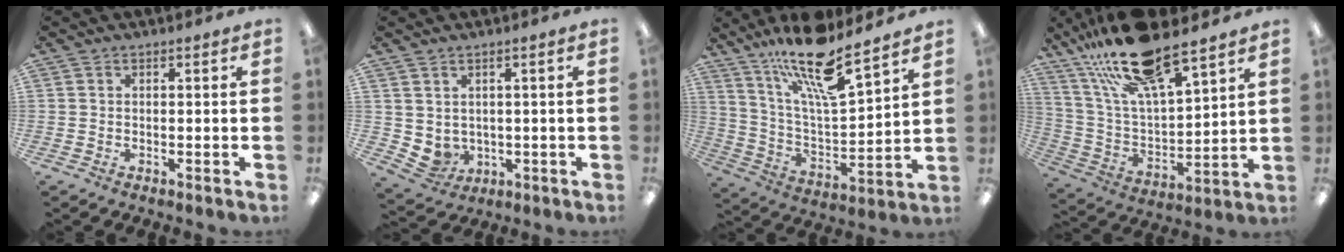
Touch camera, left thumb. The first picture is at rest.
{"total": 3.8, "force": [1.8, 3.2, 1.2], "torque": [-0.037, -0.010, 0.037]}
{"total": 18.4, "force": [14.3, 4.1, 10.9], "torque": [-0.198, -0.091, 0.240]}
{"total": 20.6, "force": [16.2, 5.5, 11.4], "torque": [-0.227, -0.086, 0.283]}